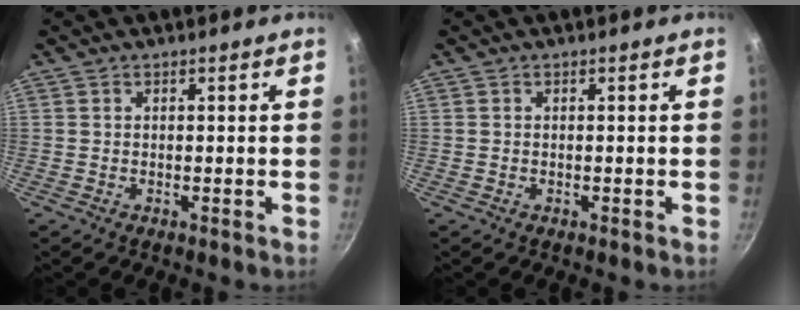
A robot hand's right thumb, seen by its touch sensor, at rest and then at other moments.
{"total": 0.0}